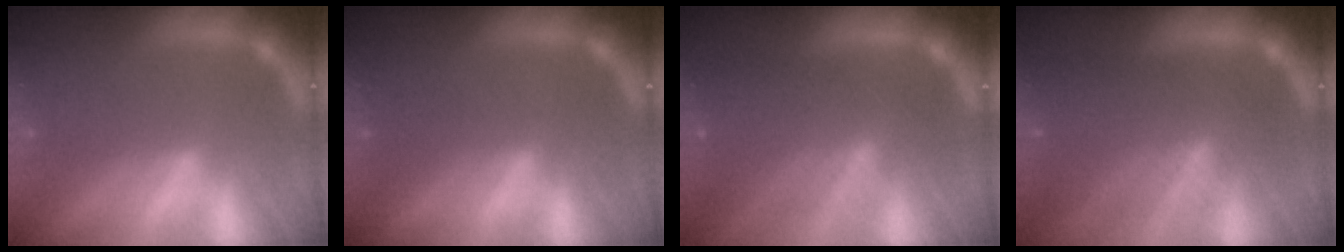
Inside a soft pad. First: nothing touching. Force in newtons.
{"total": 1.0}
{"total": 8.0}
{"total": 8.5}